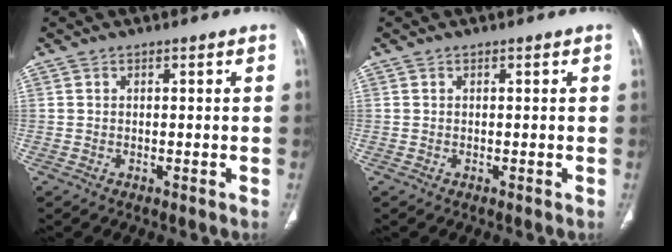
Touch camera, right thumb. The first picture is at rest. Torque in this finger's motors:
{"motor_torque": [0.00, 0.00, -0.01, 0.01, 0.00]}